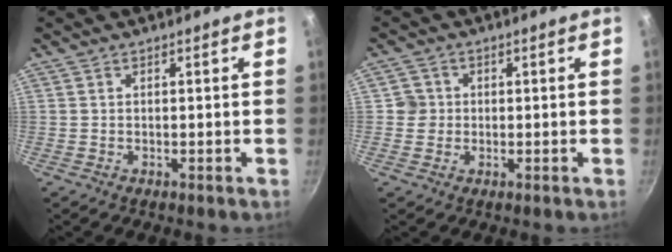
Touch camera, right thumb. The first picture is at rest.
{"total": 2.9, "force": [0.1, 2.9, 0.3], "torque": [0.018, 0.007, 0.000]}